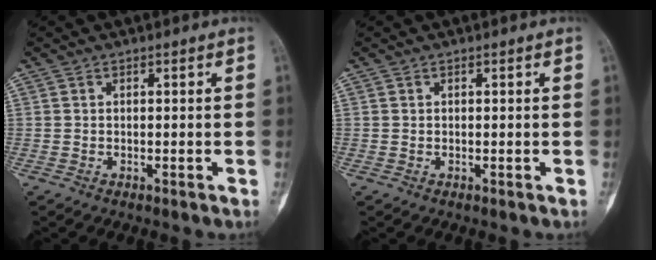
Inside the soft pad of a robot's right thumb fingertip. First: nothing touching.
{"total": 0.0}